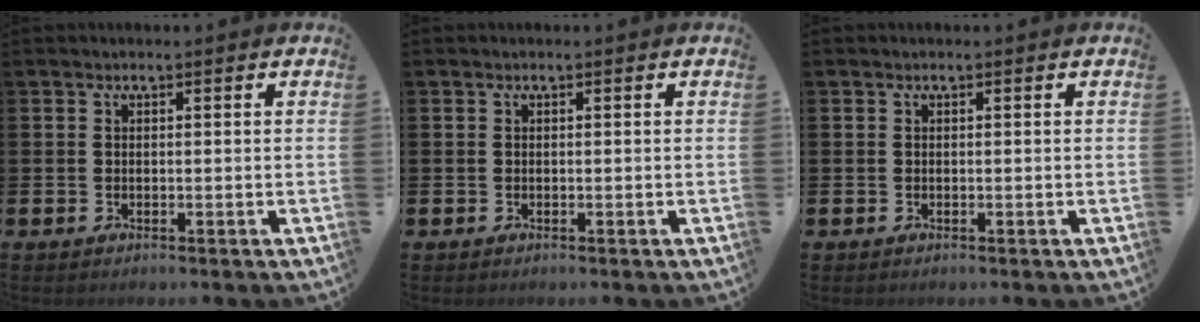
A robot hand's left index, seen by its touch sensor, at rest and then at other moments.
{"total": 0.0}
{"total": 0.0}